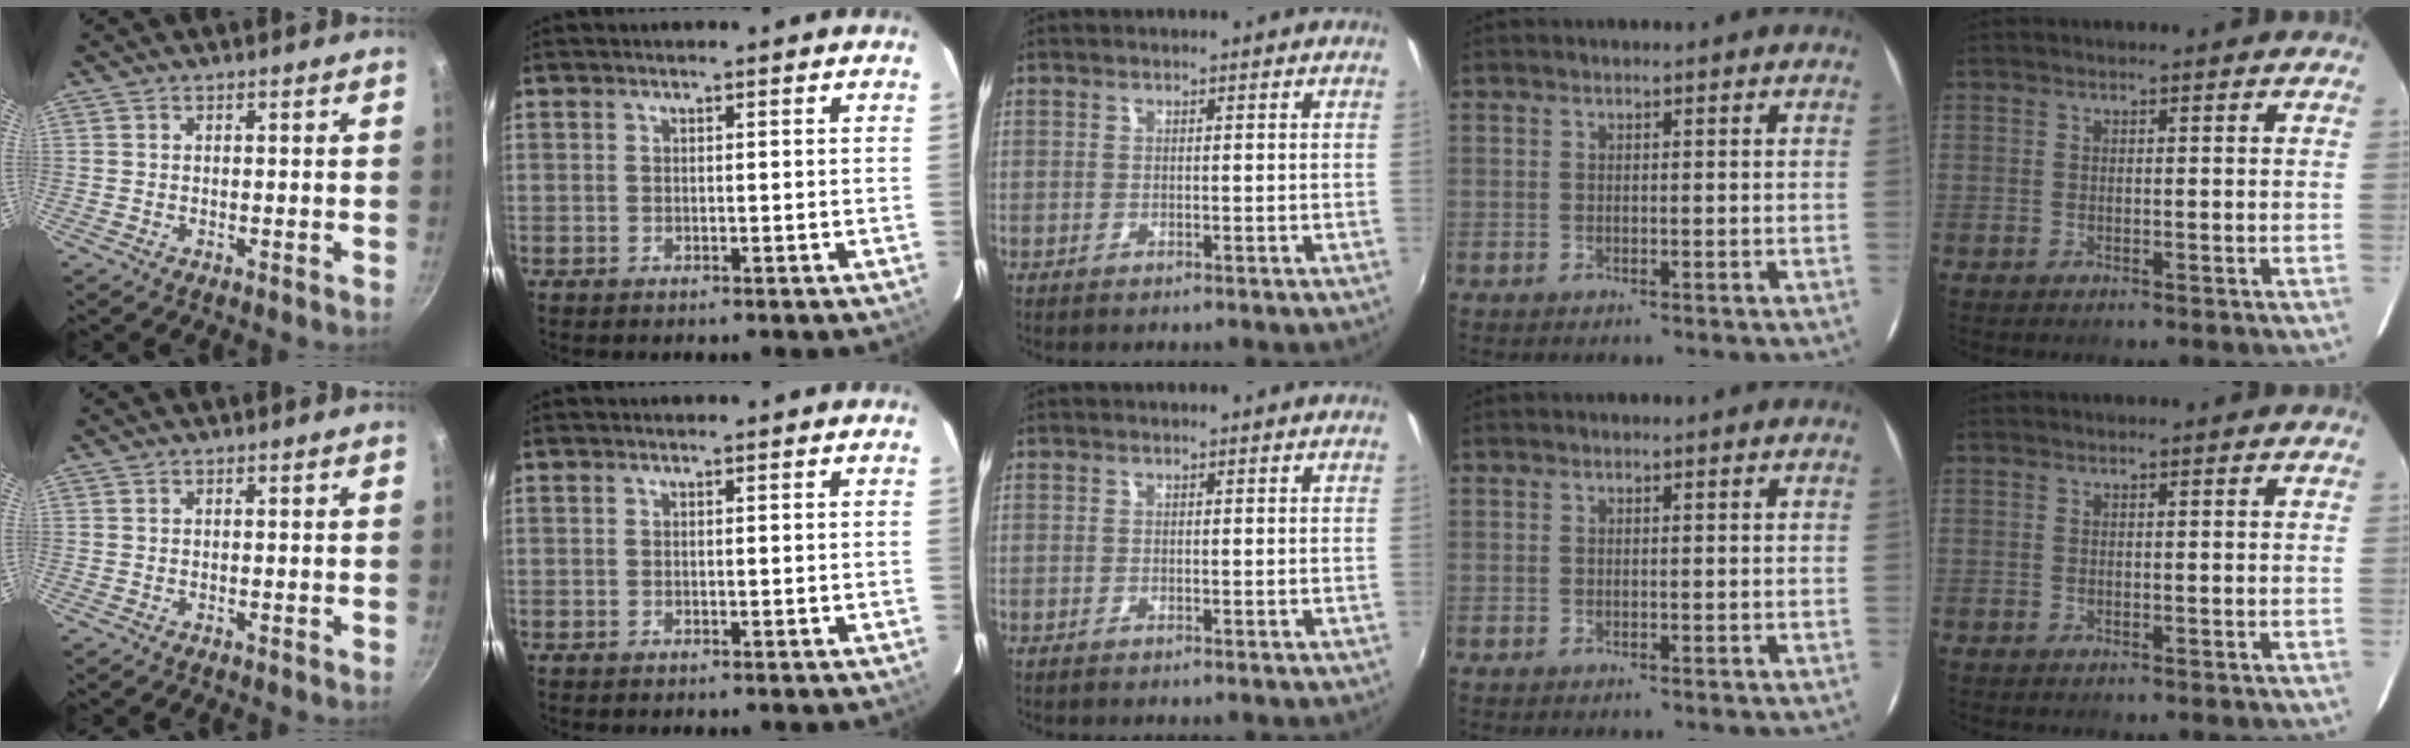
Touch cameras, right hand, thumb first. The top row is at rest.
{}